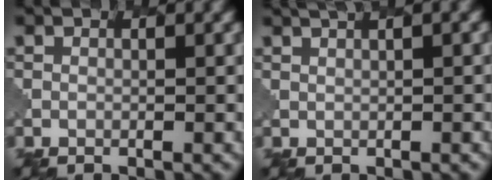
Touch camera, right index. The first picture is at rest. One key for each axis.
{"total": 3.9, "fx": 2.0, "fy": 1.4, "fz": 3.0, "tx": -0.025, "ty": 0.006, "tz": 0.020}